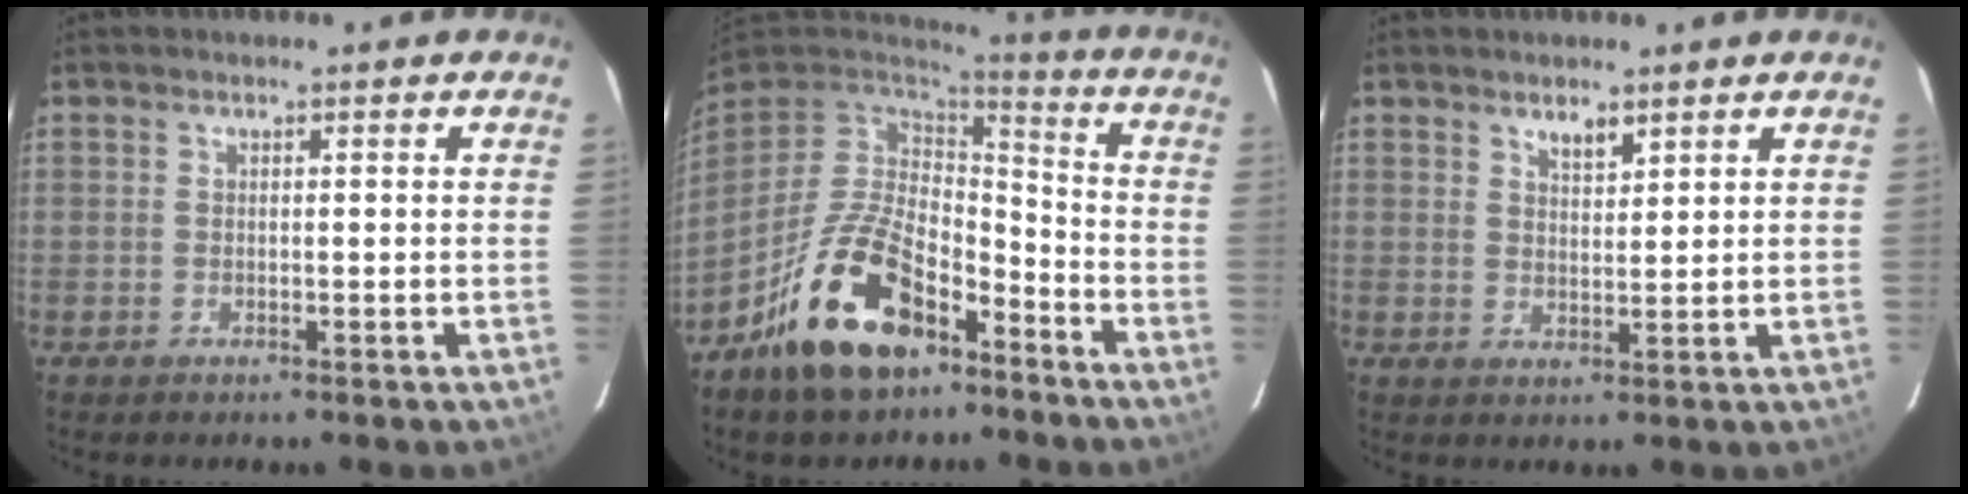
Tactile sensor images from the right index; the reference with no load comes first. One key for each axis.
{"total": 18.6, "fx": -10.8, "fy": 9.6, "fz": 11.8, "tx": -0.232, "ty": 0.004, "tz": -0.179}
{"total": 2.8, "fx": 2.1, "fy": 1.0, "fz": 1.5, "tx": -0.023, "ty": 0.000, "tz": 0.037}